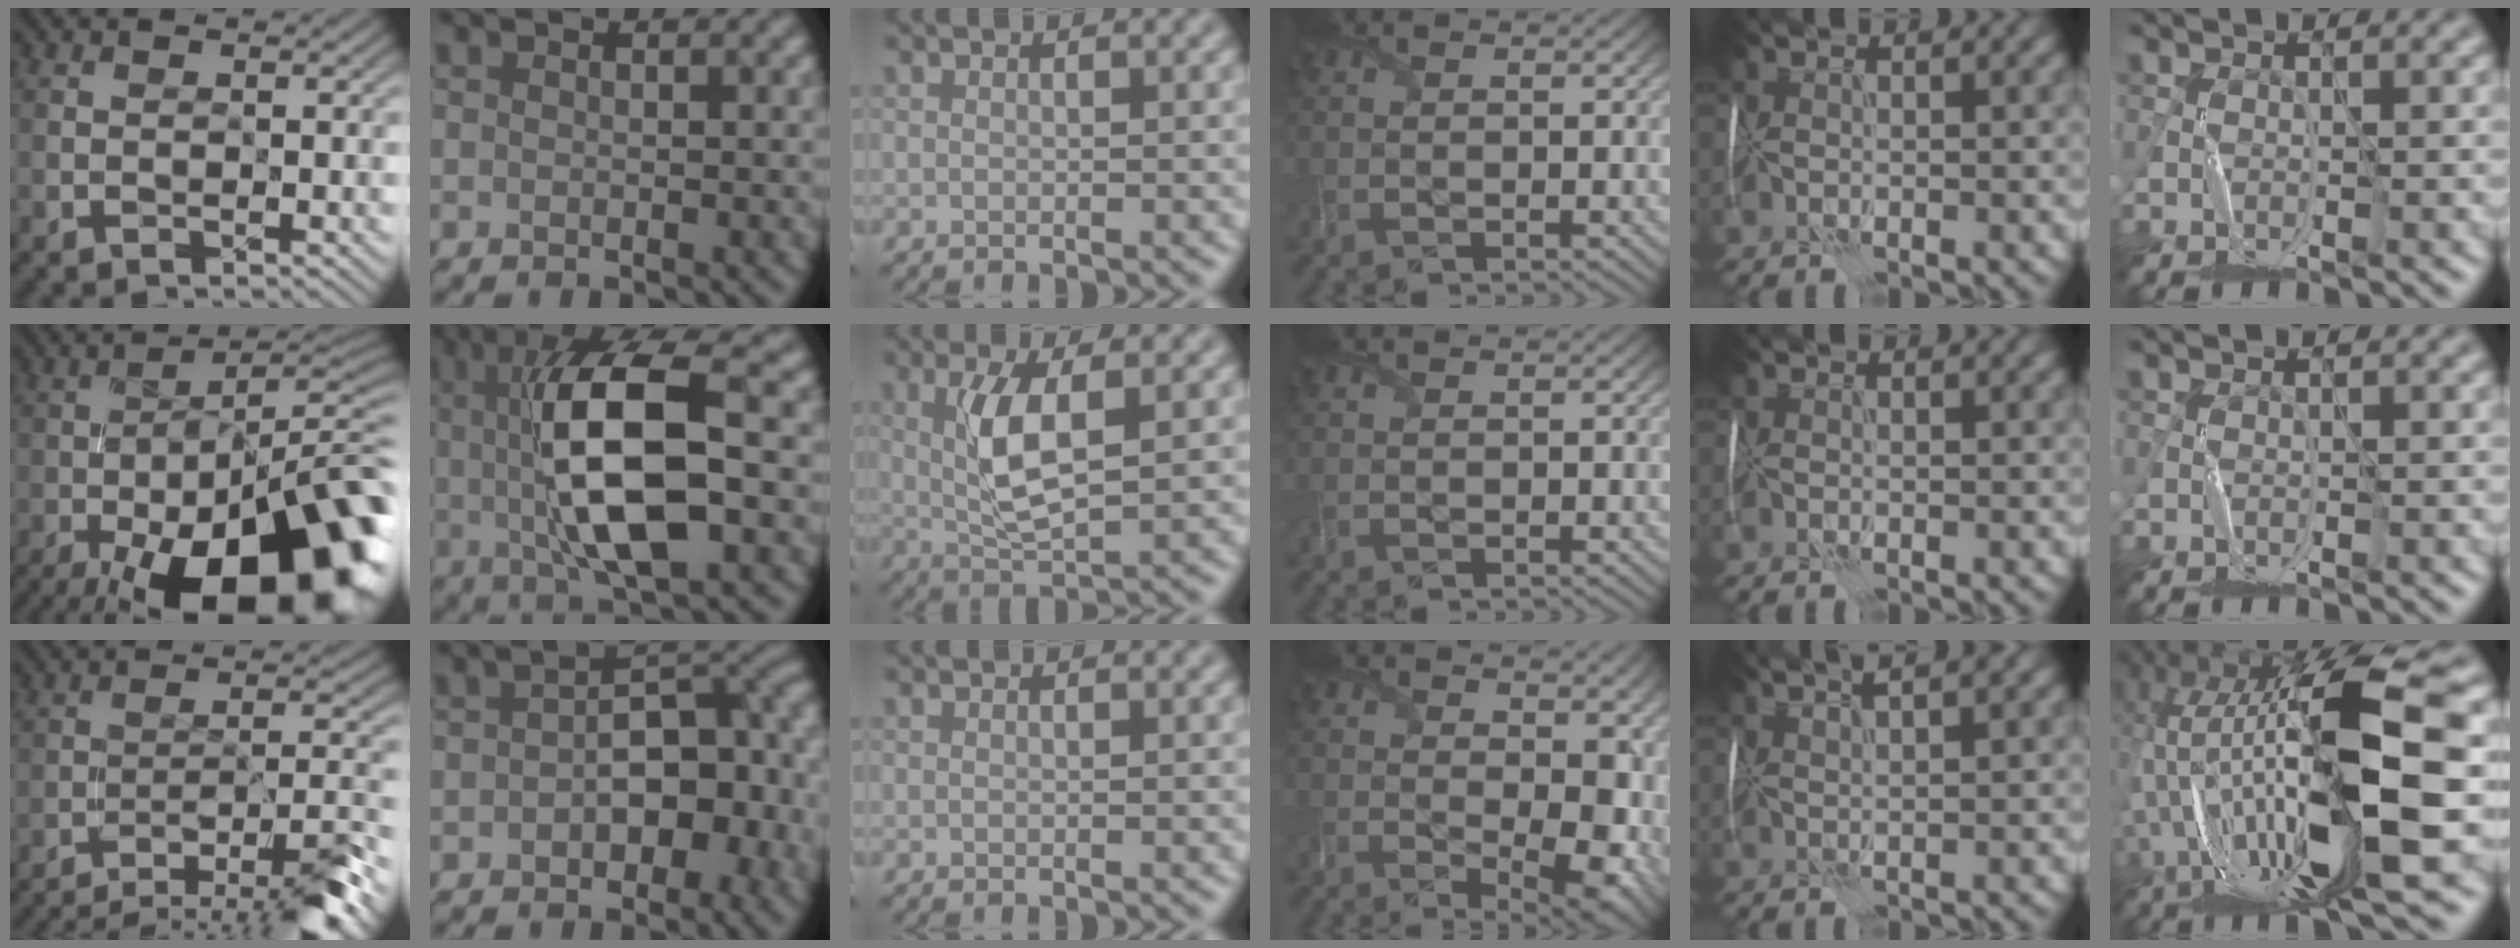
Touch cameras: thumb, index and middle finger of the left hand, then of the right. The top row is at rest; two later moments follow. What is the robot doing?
{"motion": "wrap", "object": "thread"}